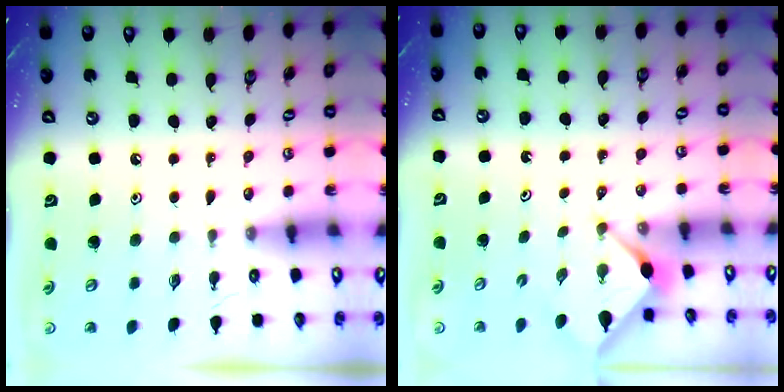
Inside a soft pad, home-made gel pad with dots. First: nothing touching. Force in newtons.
{"total": 2.9, "press": 2.8, "slide": 0.3}